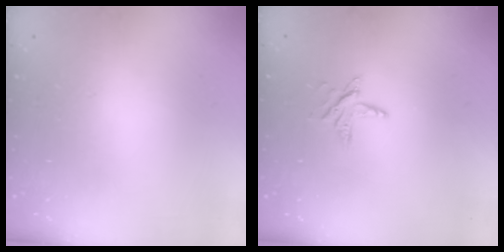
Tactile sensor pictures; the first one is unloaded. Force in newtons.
{"total": 6.3, "press": 6.3, "slide": 0.5}